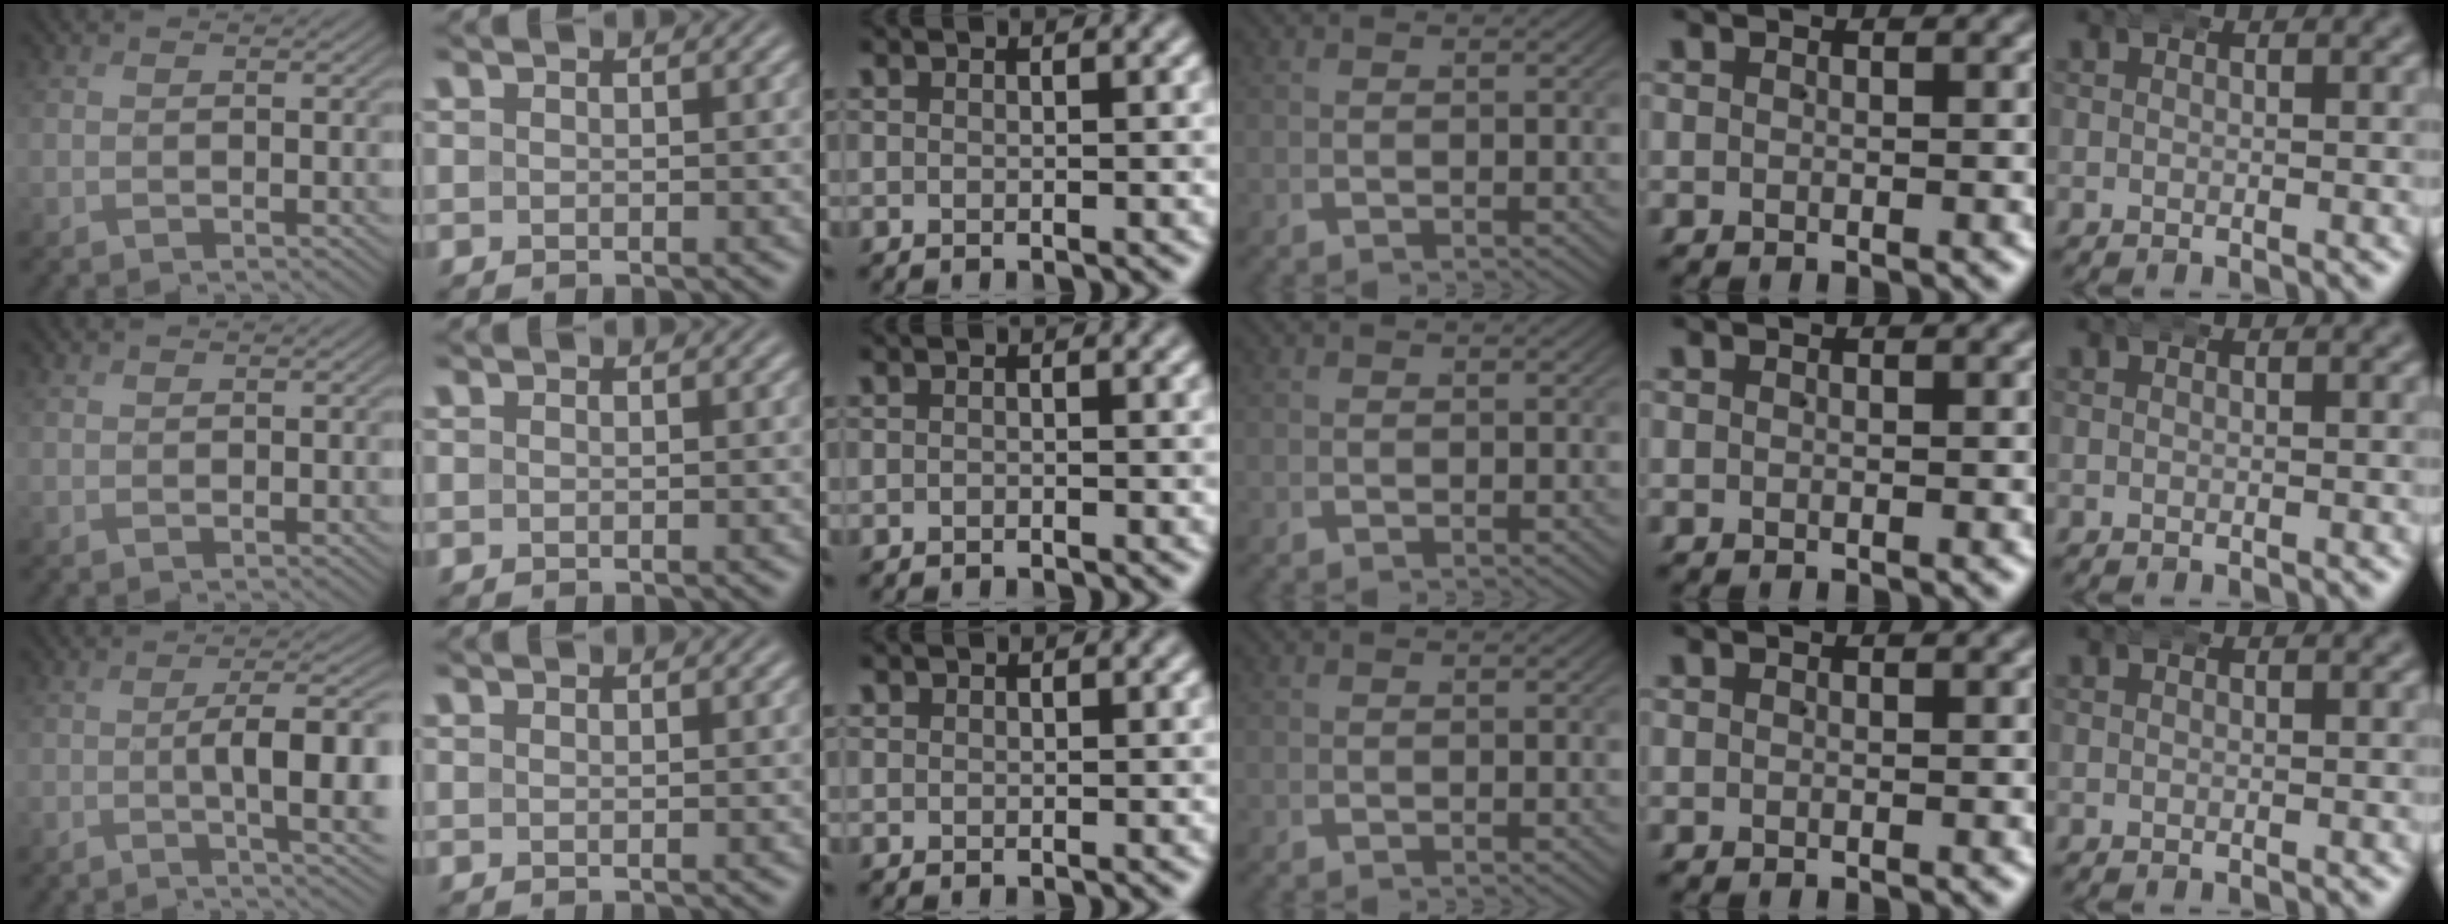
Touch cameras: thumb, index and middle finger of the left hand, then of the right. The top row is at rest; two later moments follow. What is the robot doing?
{"motion": "wrap", "object": "aluminum foil"}